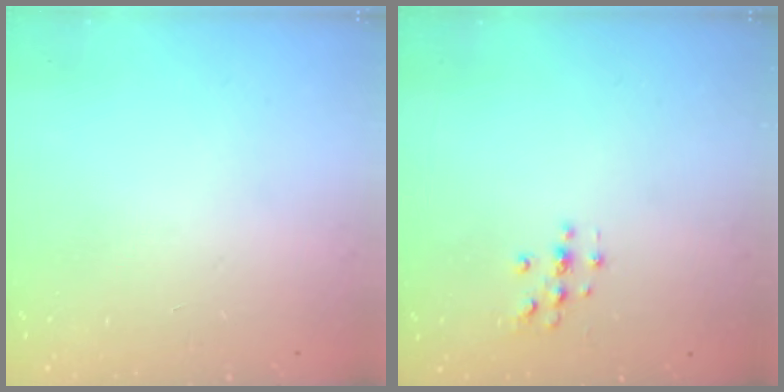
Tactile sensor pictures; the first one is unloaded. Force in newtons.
{"total": 2.0, "press": 2.0, "slide": 0.2}